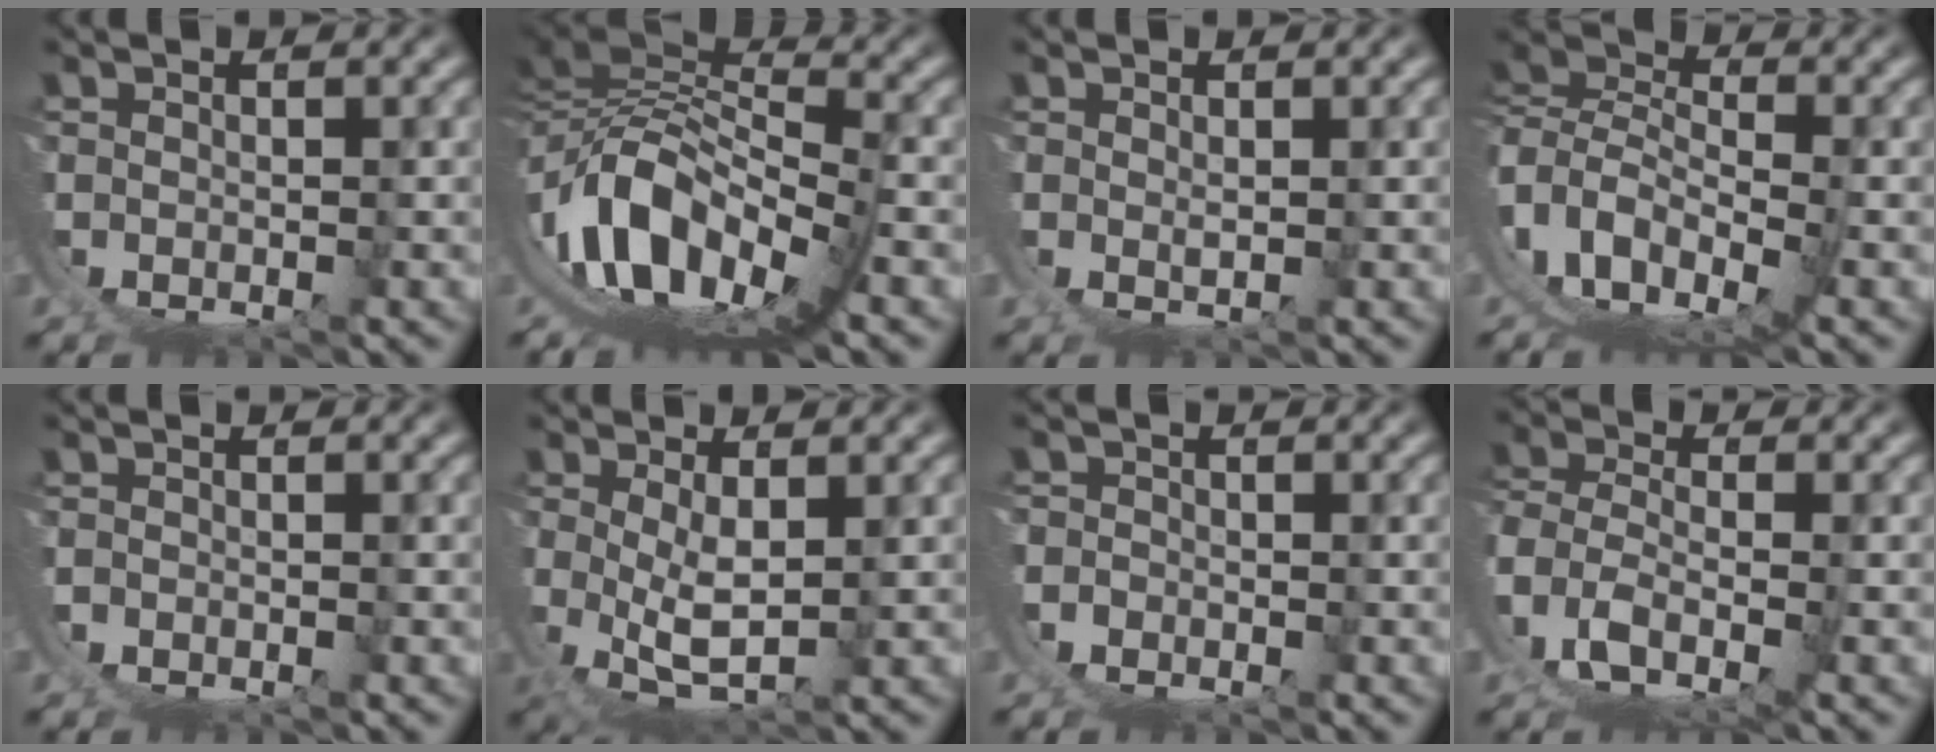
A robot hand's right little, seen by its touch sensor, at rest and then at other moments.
{"total": 15.7, "force": [1.2, 10.4, 11.7], "torque": [-0.235, -0.029, 0.026]}
{"total": 1.8, "force": [1.5, -0.9, 0.6], "torque": [-0.011, -0.001, 0.028]}
{"total": 11.5, "force": [2.0, 8.7, 7.3], "torque": [-0.175, -0.035, 0.034]}
{"total": 1.3, "force": [-0.1, 1.2, 0.3], "torque": [-0.014, -0.001, -0.005]}
{"total": 4.5, "force": [0.8, 1.9, 4.0], "torque": [-0.105, -0.032, 0.042]}
{"total": 3.4, "force": [-0.1, 3.3, 0.9], "torque": [-0.038, -0.009, -0.005]}
{"total": 7.8, "force": [1.6, 6.0, 4.8], "torque": [-0.127, -0.030, 0.032]}